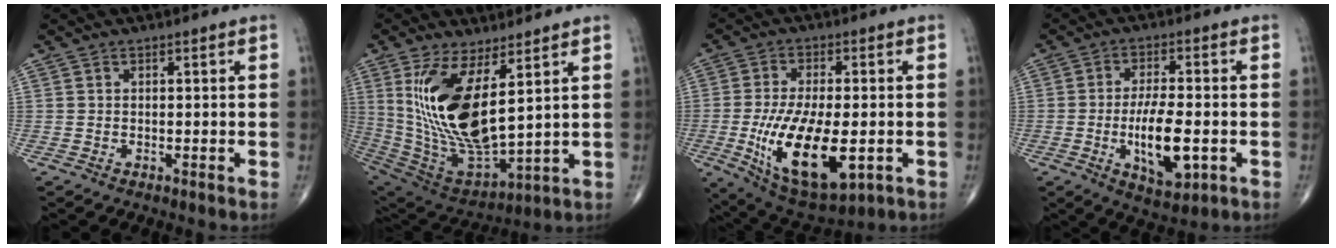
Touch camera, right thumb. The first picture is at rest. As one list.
[{"total": 19.3, "force": [5.6, 7.5, 16.9], "torque": [-0.331, -0.043, 0.129]}, {"total": 18.0, "force": [-4.0, 7.9, 15.7], "torque": [-0.281, -0.014, -0.049]}, {"total": 10.9, "force": [-2.5, 4.2, 9.7], "torque": [-0.162, 0.000, -0.036]}]